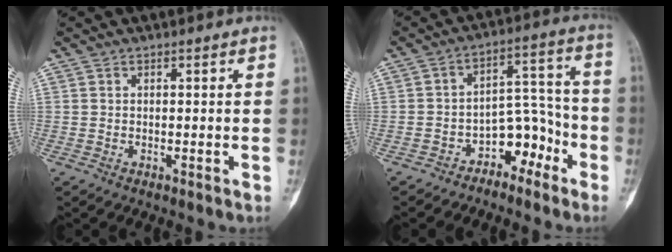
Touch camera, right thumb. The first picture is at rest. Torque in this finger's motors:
{"motor_torque": [2.21, 2.25, 0.32, -0.48, 0.01]}